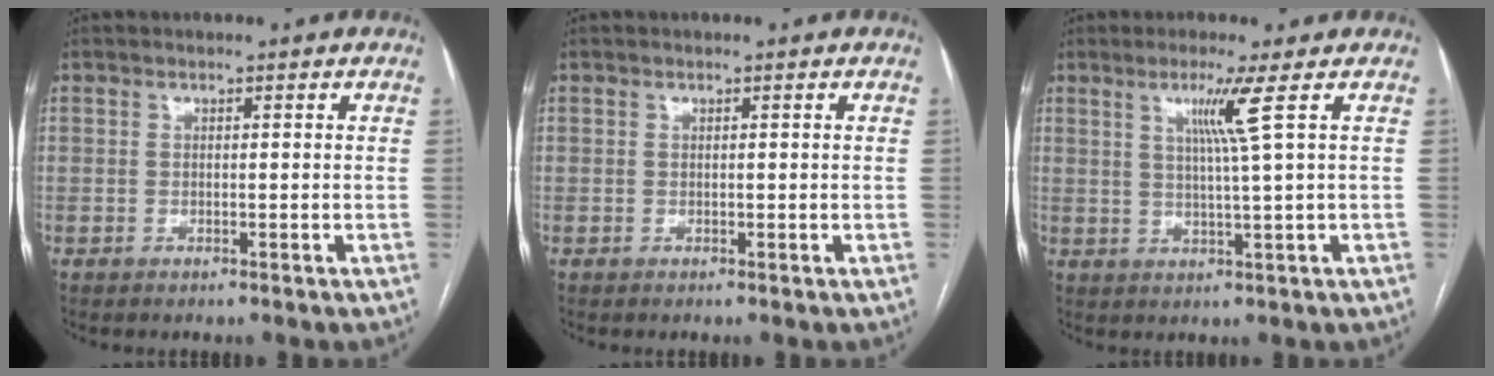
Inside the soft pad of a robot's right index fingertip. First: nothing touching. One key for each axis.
{"total": 0.0}
{"total": 4.9, "fx": 1.9, "fy": -1.8, "fz": 4.1, "tx": -0.081, "ty": -0.008, "tz": 0.040}